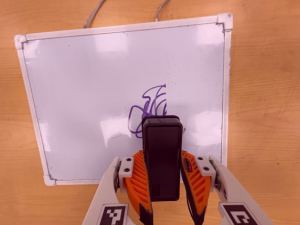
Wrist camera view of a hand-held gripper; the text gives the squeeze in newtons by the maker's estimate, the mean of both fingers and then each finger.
{"total": 7.3, "left": 6.1, "right": 8.5}